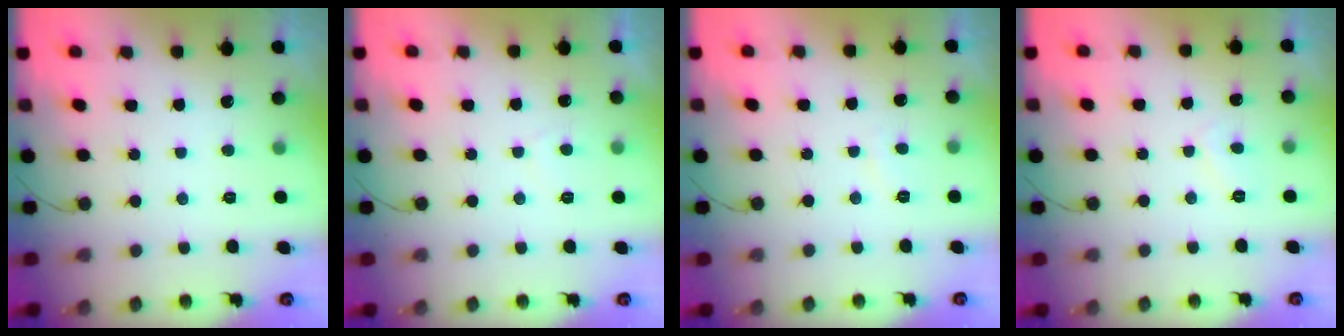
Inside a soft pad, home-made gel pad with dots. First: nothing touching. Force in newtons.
{"total": 0.8, "press": 0.6, "slide": 0.5}
{"total": 1.3, "press": 1.2, "slide": 0.5}
{"total": 3.1, "press": 3.1, "slide": 0.2}